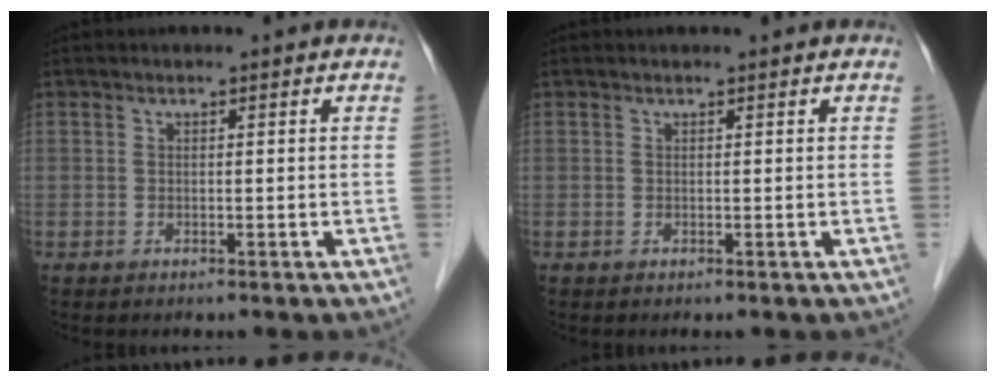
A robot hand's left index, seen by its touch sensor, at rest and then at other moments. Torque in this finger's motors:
{"motor_torque": [0.13, -0.04, -0.05, -0.01]}